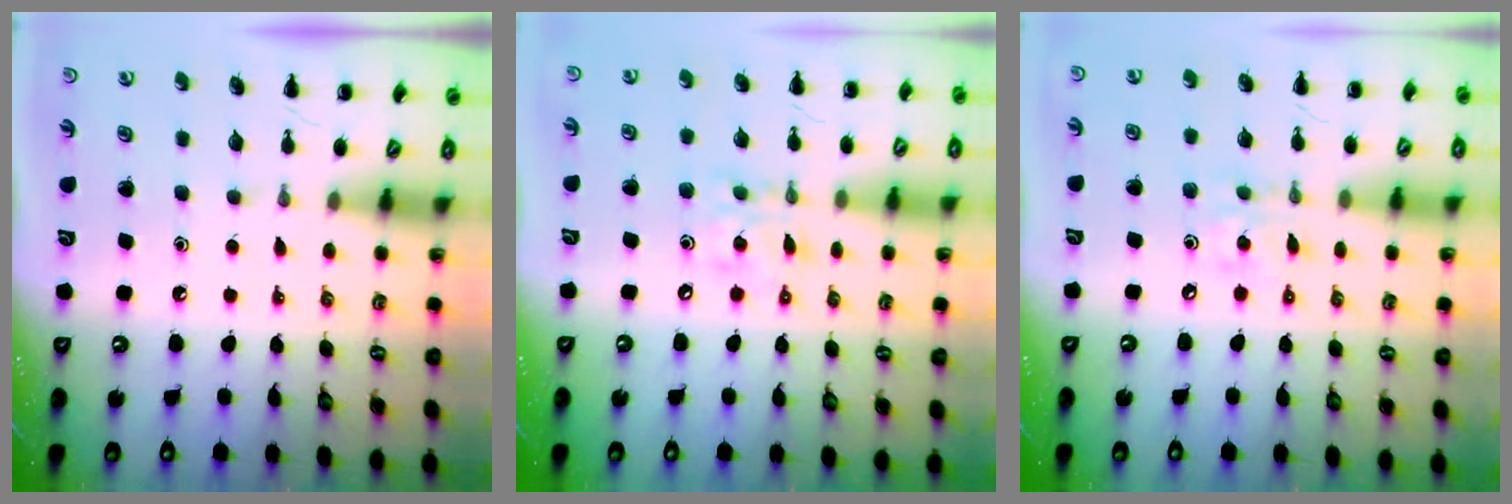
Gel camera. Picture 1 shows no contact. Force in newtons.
{"total": 10.2, "press": 10.0, "slide": 2.2}
{"total": 6.4, "press": 6.2, "slide": 1.3}